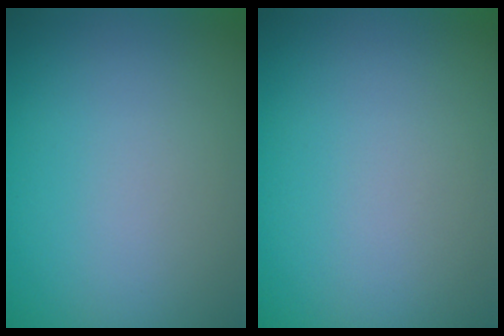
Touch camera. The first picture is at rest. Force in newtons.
{"total": 0.0}